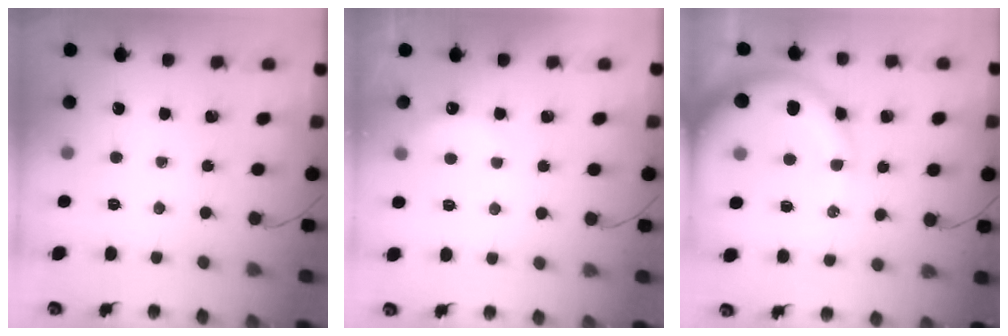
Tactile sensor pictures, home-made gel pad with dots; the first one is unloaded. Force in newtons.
{"total": 6.0, "press": 5.9, "slide": 1.1}
{"total": 13.4, "press": 13.1, "slide": 2.7}